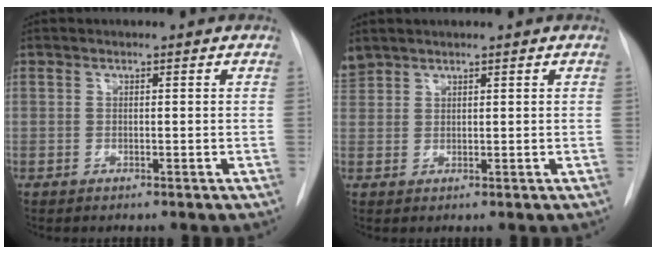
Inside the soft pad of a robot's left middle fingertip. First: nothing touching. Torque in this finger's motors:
{"motor_torque": [-0.01, 0.00, 0.00, 0.01]}